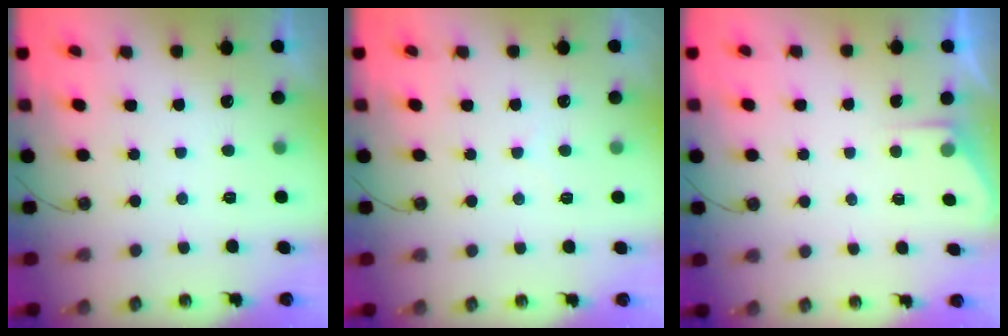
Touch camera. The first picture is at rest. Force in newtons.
{"total": 3.9, "press": 3.9, "slide": 0.5}
{"total": 2.7, "press": 2.6, "slide": 0.4}